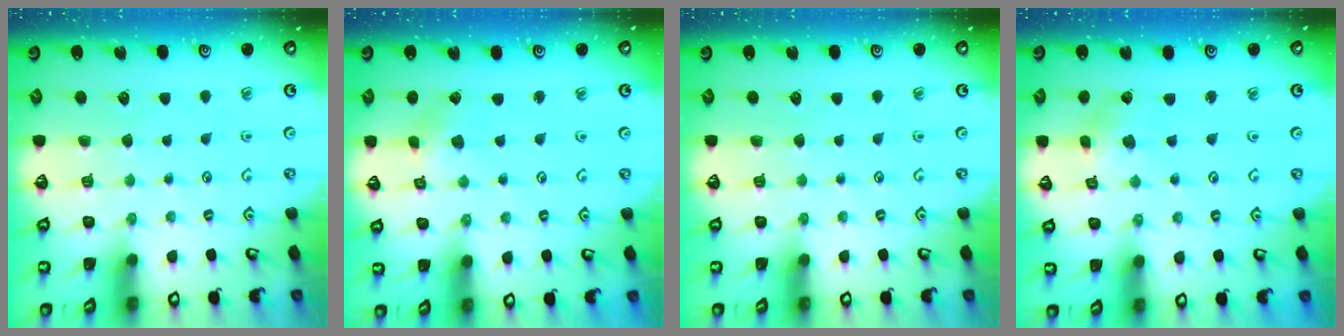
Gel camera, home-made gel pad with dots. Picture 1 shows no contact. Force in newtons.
{"total": 3.1, "press": 3.0, "slide": 0.3}
{"total": 0.0}
{"total": 2.3, "press": 2.3, "slide": 0.3}